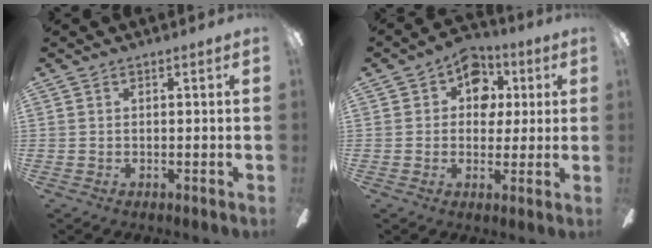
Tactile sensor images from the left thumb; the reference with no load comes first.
{"total": 8.9, "force": [3.2, 7.3, 4.1], "torque": [-0.054, -0.009, 0.056]}